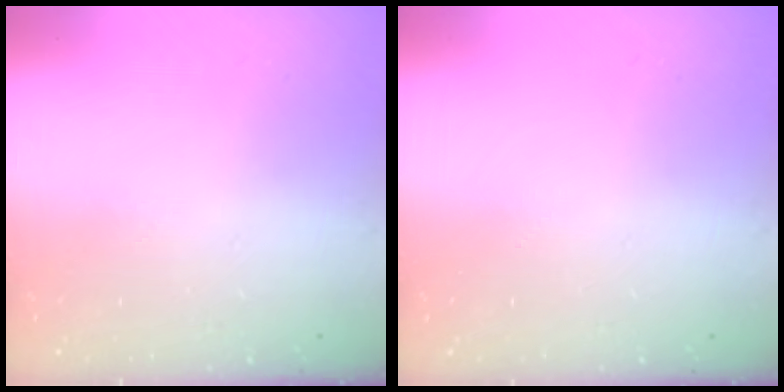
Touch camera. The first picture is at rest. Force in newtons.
{"total": 0.0}